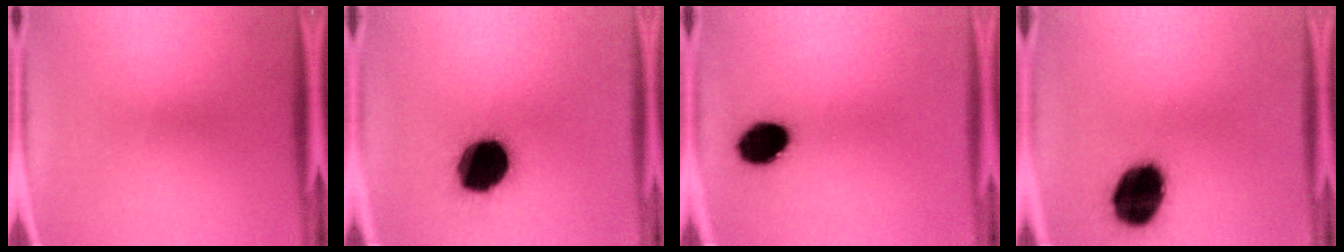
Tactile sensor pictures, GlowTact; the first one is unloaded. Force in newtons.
{"total": 19.9}
{"total": 10.2}
{"total": 16.1}